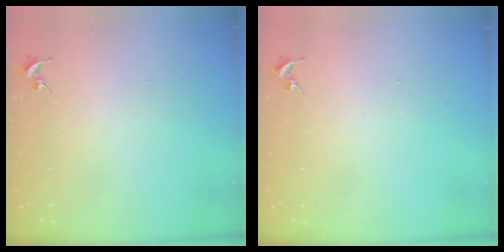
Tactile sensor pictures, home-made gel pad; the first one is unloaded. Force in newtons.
{"total": 0.0}